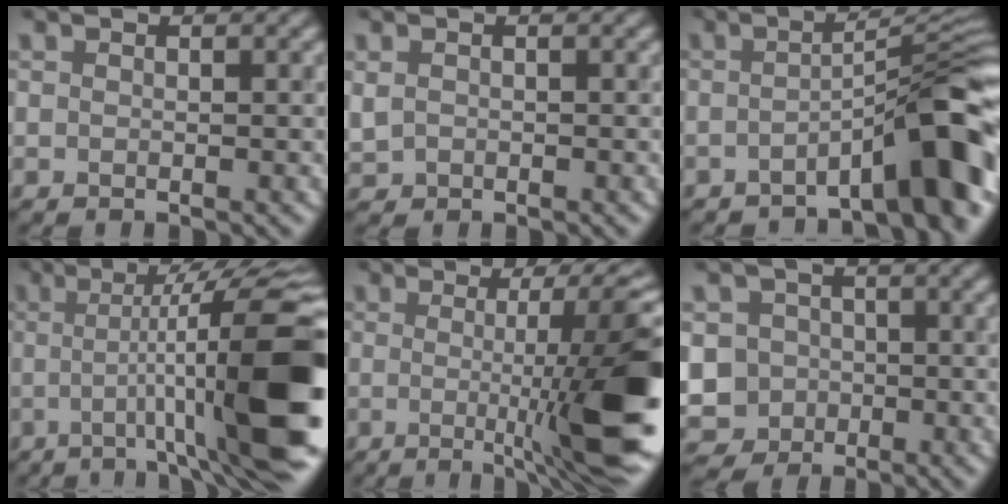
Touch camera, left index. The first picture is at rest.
{"total": 1.1, "force": [-0.3, 0.9, 0.6], "torque": [-0.014, 0.000, -0.003]}
{"total": 8.4, "force": [-4.2, 1.5, 7.2], "torque": [-0.084, 0.025, -0.068]}
{"total": 16.1, "force": [-1.5, 3.1, 15.8], "torque": [-0.202, 0.020, -0.017]}
{"total": 12.3, "force": [-1.2, 2.0, 12.1], "torque": [-0.143, -0.006, -0.015]}
{"total": 8.8, "force": [-2.6, 7.9, 2.8], "torque": [-0.063, -0.004, -0.074]}